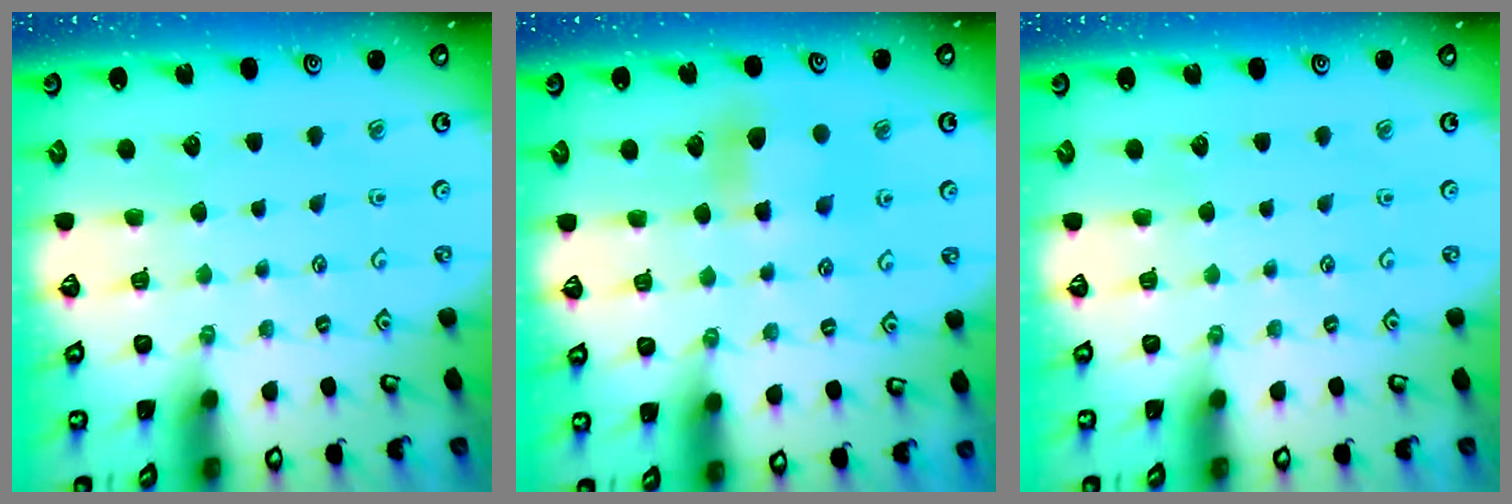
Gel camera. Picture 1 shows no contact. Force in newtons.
{"total": 7.3, "press": 7.3, "slide": 0.6}
{"total": 0.0}